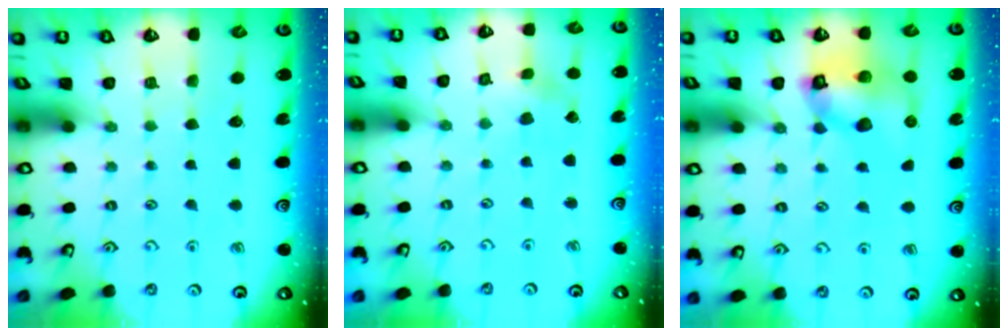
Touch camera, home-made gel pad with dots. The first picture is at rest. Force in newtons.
{"total": 2.2, "press": 2.2, "slide": 0.2}
{"total": 11.3, "press": 11.2, "slide": 1.6}